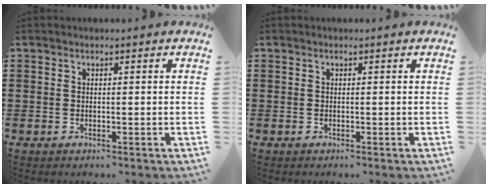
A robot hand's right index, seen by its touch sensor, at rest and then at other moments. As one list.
[{"total": 0.0}]